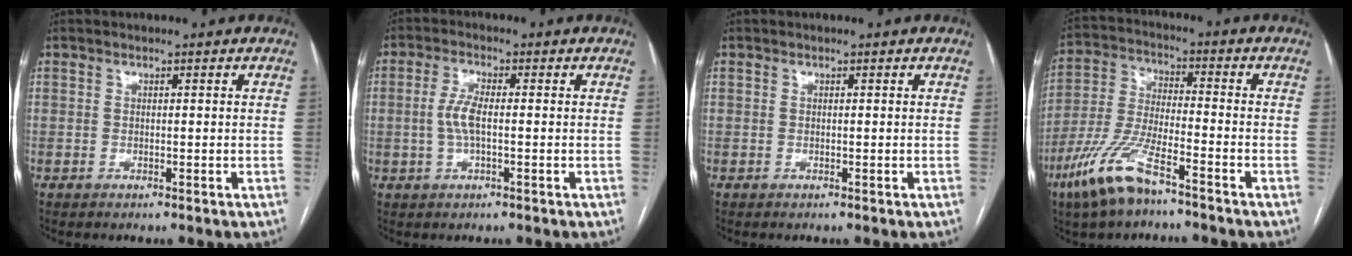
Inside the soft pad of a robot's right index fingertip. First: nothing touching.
{"total": 4.1, "force": [-0.3, 1.1, 4.0], "torque": [-0.091, 0.004, -0.007]}
{"total": 0.0}
{"total": 11.5, "force": [-7.5, 2.7, 8.4], "torque": [-0.187, -0.015, -0.146]}